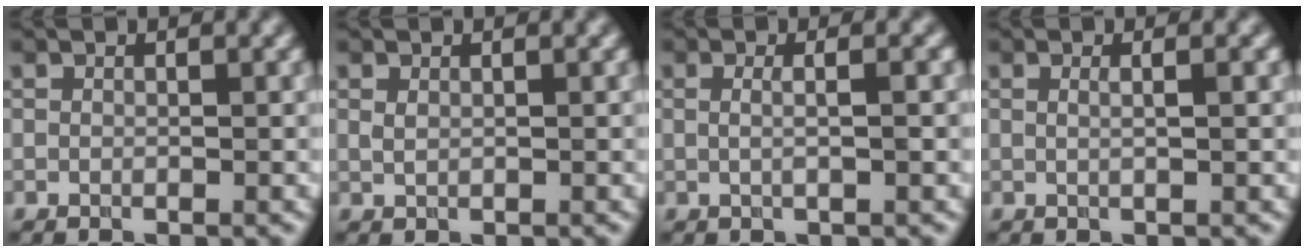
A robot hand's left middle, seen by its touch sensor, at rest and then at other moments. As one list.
[{"total": 0.7, "force": [0.3, 0.3, 0.5], "torque": [-0.014, 0.000, 0.008]}, {"total": 3.0, "force": [0.7, 1.3, 2.6], "torque": [-0.020, 0.006, -0.012]}, {"total": 1.8, "force": [0.5, 0.7, 1.6], "torque": [-0.010, -0.002, -0.007]}]